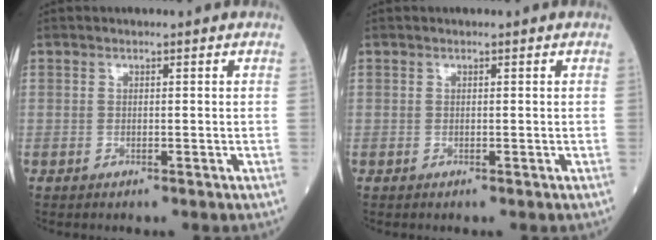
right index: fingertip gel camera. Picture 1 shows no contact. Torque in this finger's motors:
{"motor_torque": [0.13, 0.08, 0.00, -0.01]}